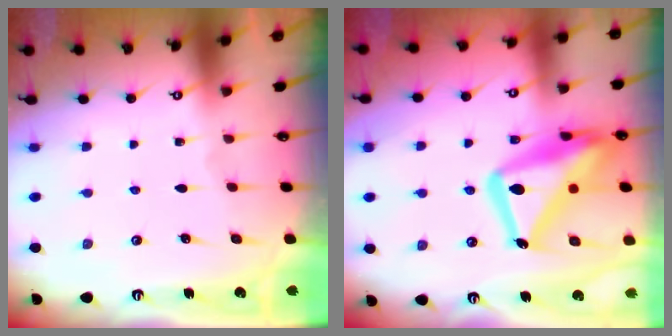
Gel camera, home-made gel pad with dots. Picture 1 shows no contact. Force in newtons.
{"total": 20.4, "press": 20.3, "slide": 1.9}